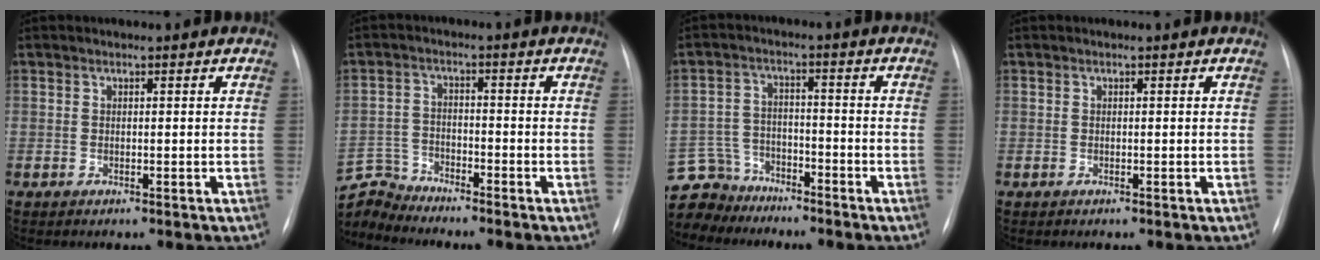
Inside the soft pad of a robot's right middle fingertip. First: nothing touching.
{"total": 6.5, "force": [-6.4, 0.0, -1.0], "torque": [0.010, 0.009, -0.125]}
{"total": 8.7, "force": [-7.9, 3.6, -0.4], "torque": [-0.003, 0.013, -0.148]}
{"total": 0.0}